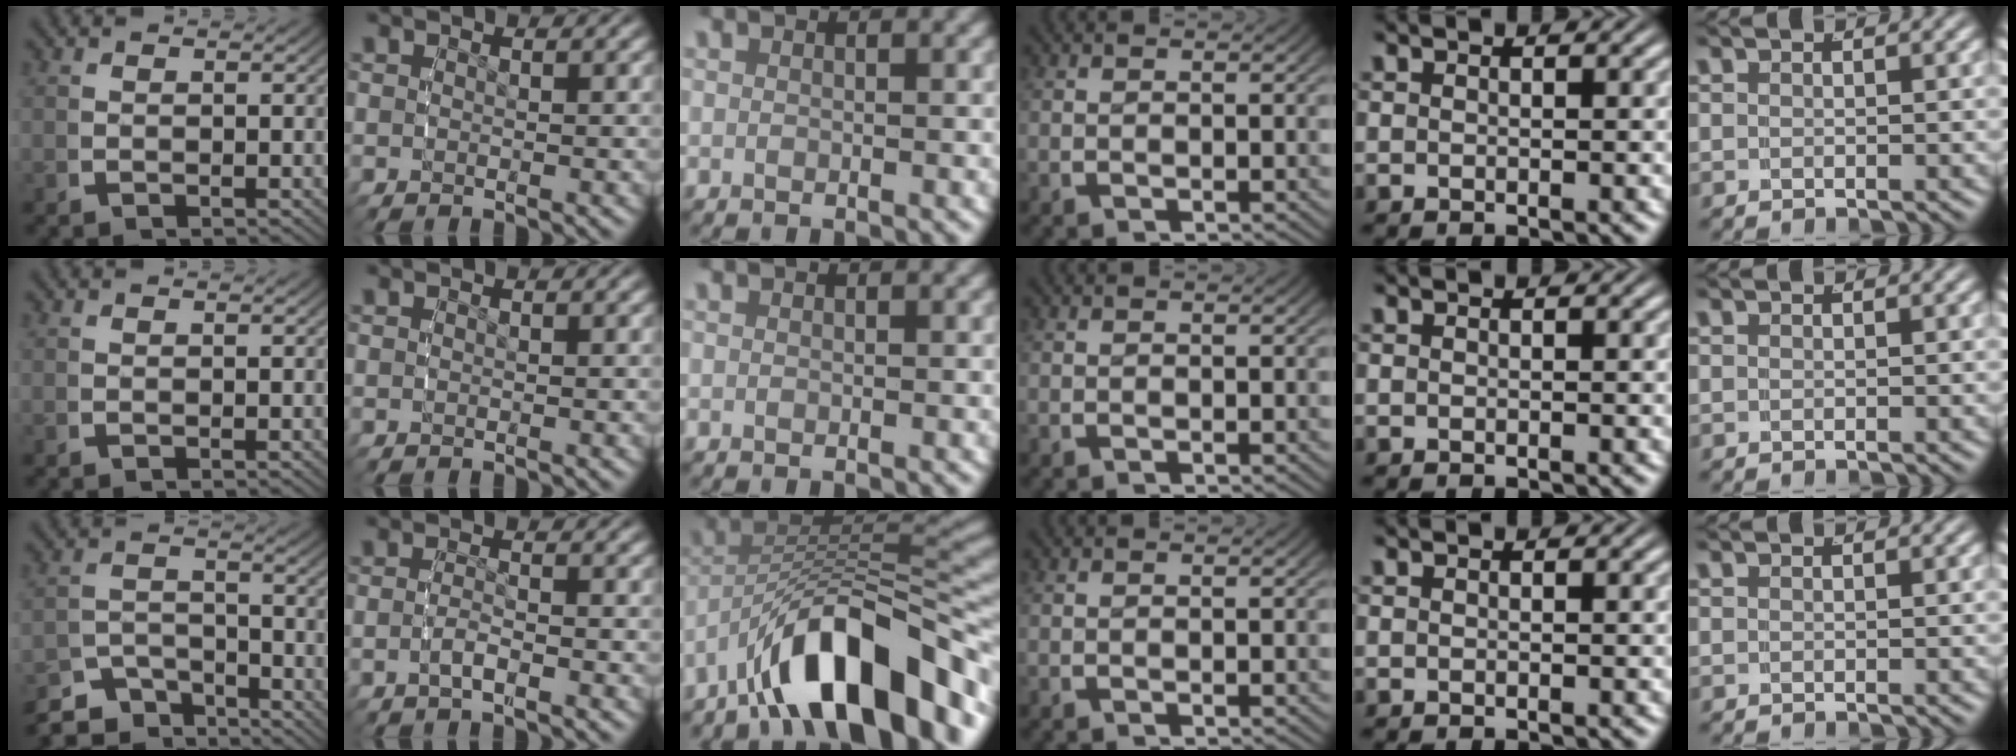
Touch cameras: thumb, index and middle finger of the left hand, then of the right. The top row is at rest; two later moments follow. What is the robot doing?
{"motion": "grasp_and_lifting", "object": "small bumper sticker"}